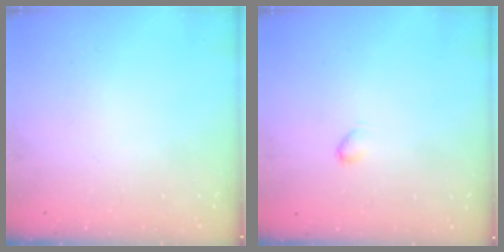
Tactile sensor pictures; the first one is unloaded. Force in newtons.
{"total": 2.2, "press": 2.2, "slide": 0.4}